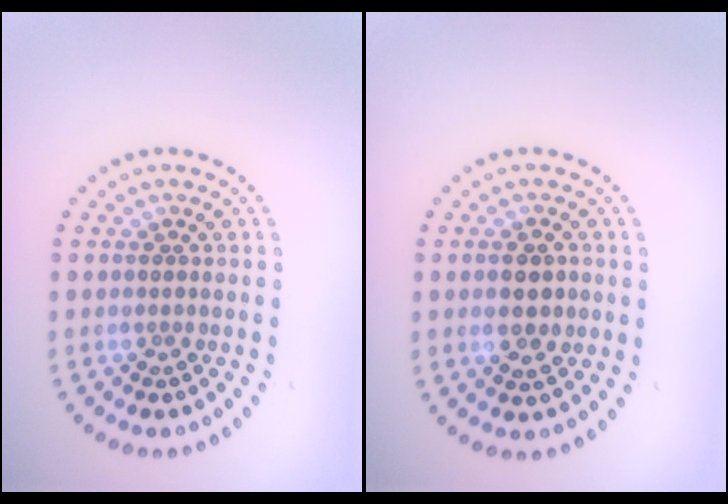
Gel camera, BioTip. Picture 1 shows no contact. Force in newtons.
{"total": 2.8, "press": 2.8, "slide": 0.1}